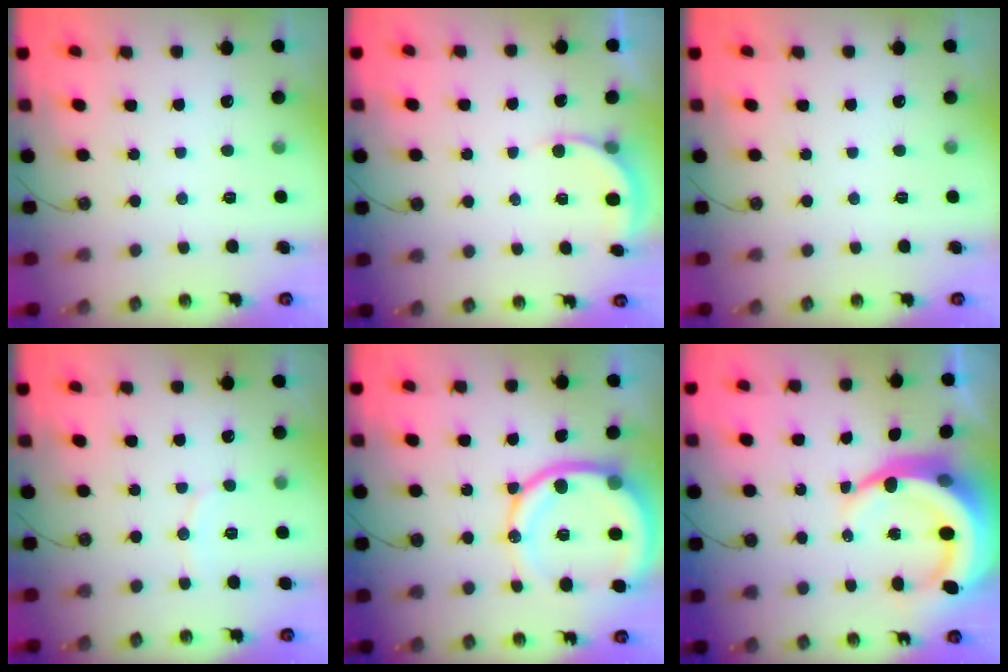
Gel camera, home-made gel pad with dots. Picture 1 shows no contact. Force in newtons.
{"total": 3.5, "press": 3.5, "slide": 0.3}
{"total": 0.0}
{"total": 5.7, "press": 5.7, "slide": 0.4}
{"total": 16.9, "press": 16.8, "slide": 1.8}
{"total": 13.0, "press": 12.9, "slide": 1.7}